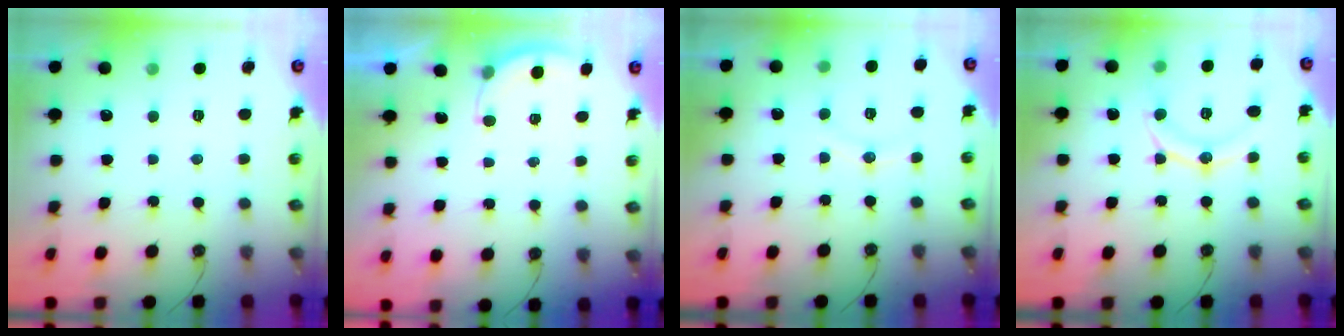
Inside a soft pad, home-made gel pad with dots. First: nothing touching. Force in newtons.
{"total": 2.9, "press": 2.9, "slide": 0.3}
{"total": 6.9, "press": 6.7, "slide": 1.8}
{"total": 13.1, "press": 13.1, "slide": 0.9}